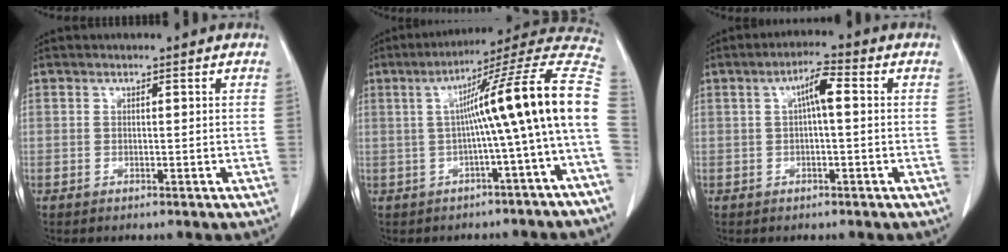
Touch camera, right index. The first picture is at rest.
{"total": 16.3, "force": [-0.8, -1.4, 16.2], "torque": [-0.214, 0.043, -0.020]}
{"total": 4.2, "force": [0.6, 0.7, 4.1], "torque": [-0.071, 0.012, 0.008]}